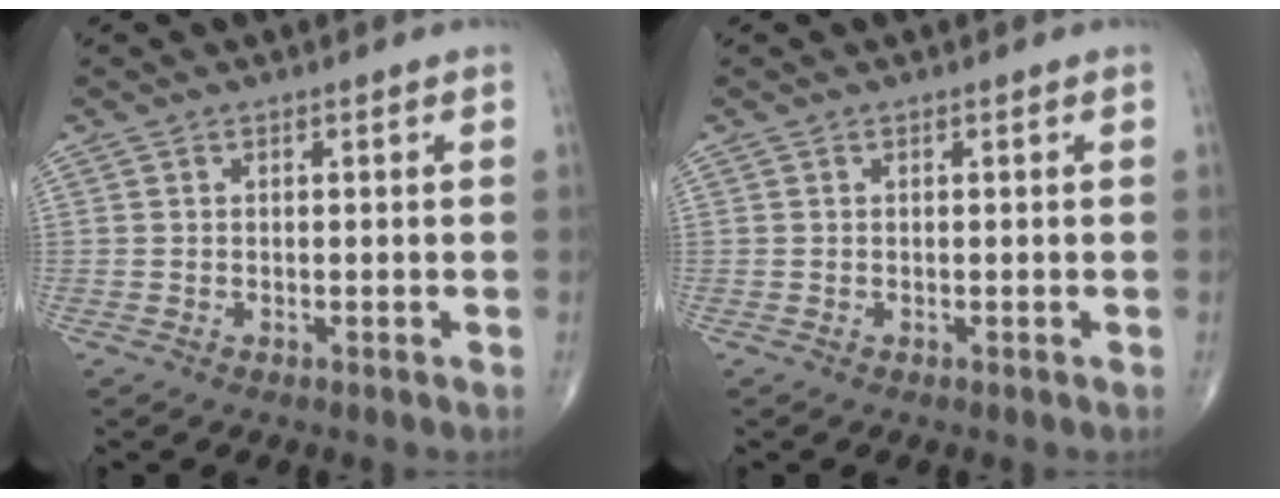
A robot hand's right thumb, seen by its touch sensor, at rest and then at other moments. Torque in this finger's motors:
{"motor_torque": [-0.24, 0.24, 0.00, 0.00, 0.00]}